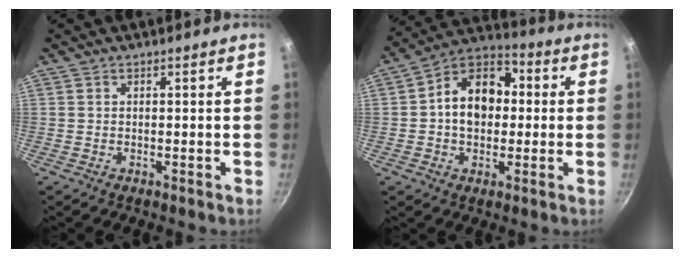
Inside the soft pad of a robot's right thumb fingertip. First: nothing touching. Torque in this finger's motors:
{"motor_torque": [-0.17, 0.17, 0.28, -0.07, 0.25]}